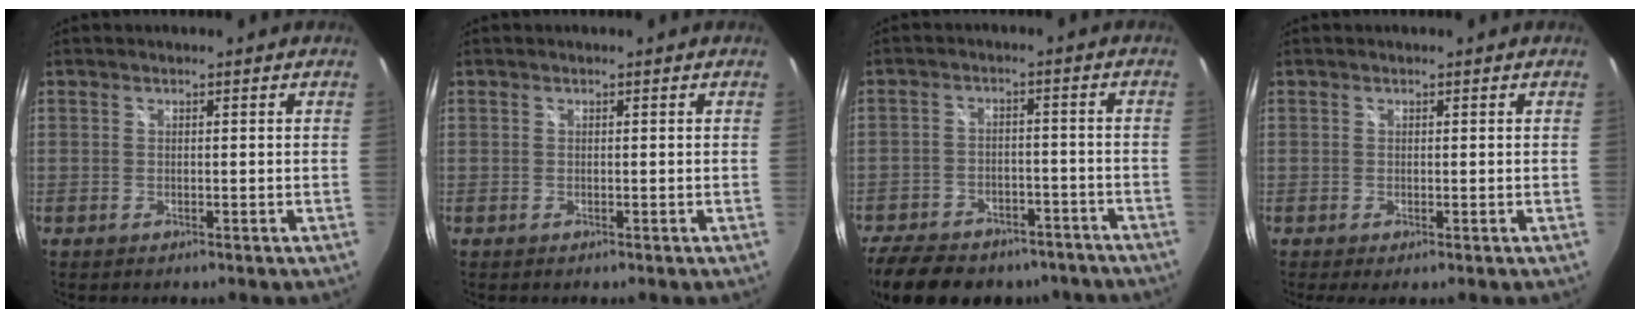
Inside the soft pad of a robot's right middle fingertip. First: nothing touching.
{"total": 0.0}
{"total": 21.3, "force": [-16.6, 9.9, 9.1], "torque": [-0.209, 0.002, -0.227]}
{"total": 0.8, "force": [0.2, -0.1, 0.8], "torque": [-0.016, 0.000, 0.001]}